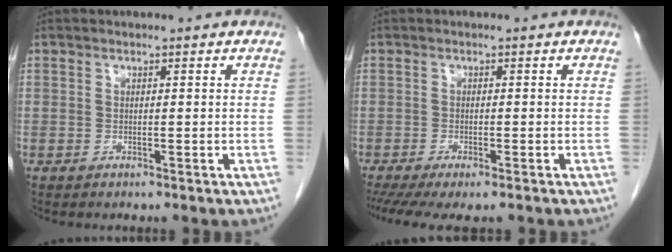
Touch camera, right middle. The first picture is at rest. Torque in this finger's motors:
{"motor_torque": [0.99, -0.65, 0.26, 0.06]}